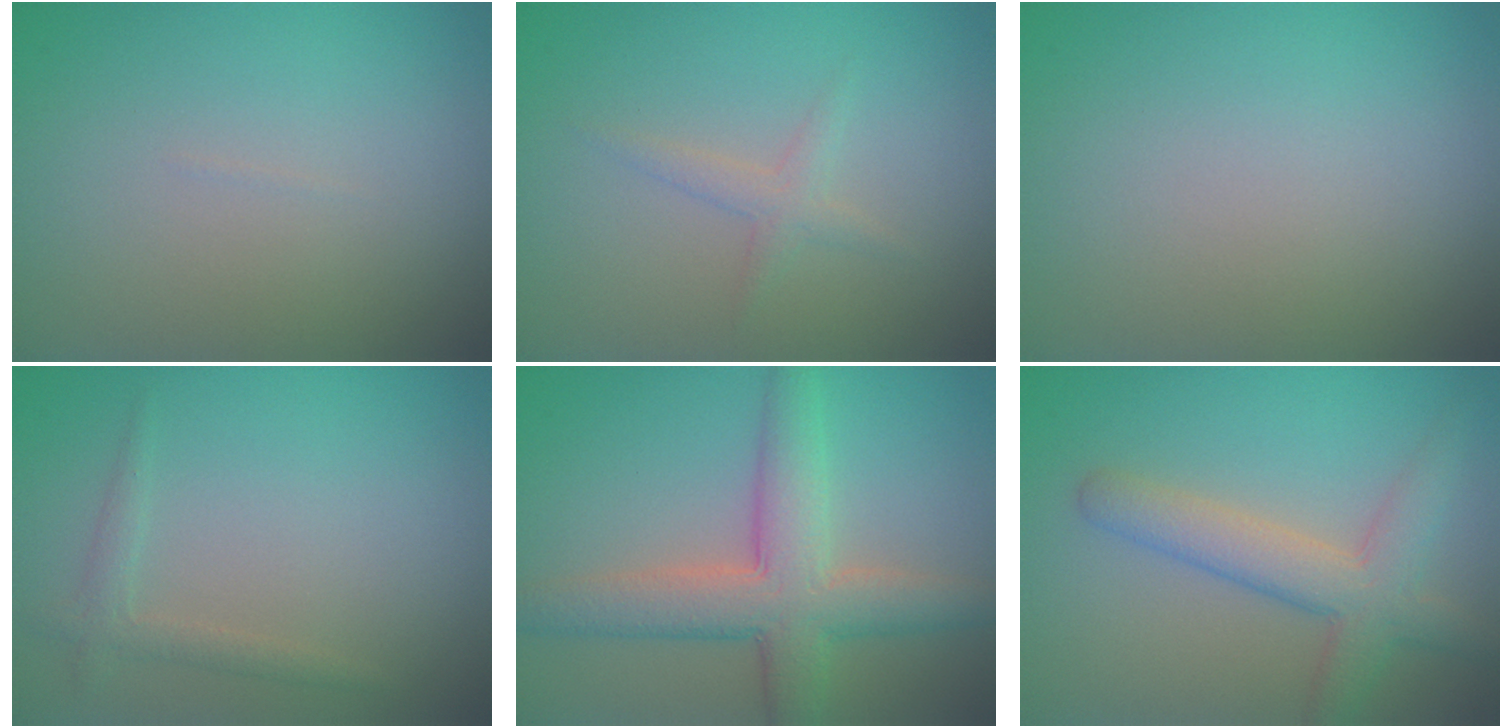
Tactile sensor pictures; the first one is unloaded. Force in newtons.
{"total": 1.3, "press": 1.3, "slide": 0.1}
{"total": 0.0}
{"total": 1.5, "press": 1.5, "slide": 0.1}
{"total": 6.2, "press": 6.2, "slide": 0.2}
{"total": 4.4, "press": 4.4, "slide": 0.1}